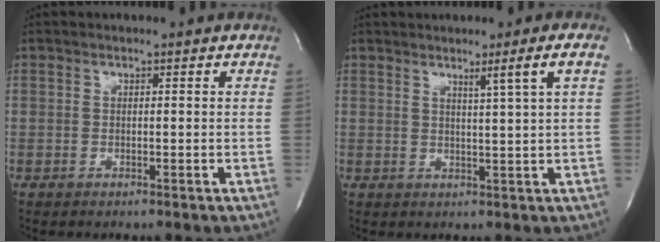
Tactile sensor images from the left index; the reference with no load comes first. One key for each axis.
{"total": 3.5, "fx": 1.6, "fy": -1.5, "fz": 2.8, "tx": -0.048, "ty": -0.021, "tz": 0.033}